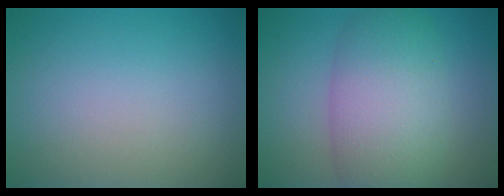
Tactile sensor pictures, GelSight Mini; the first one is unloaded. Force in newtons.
{"total": 8.2, "press": 8.2, "slide": 0.2}